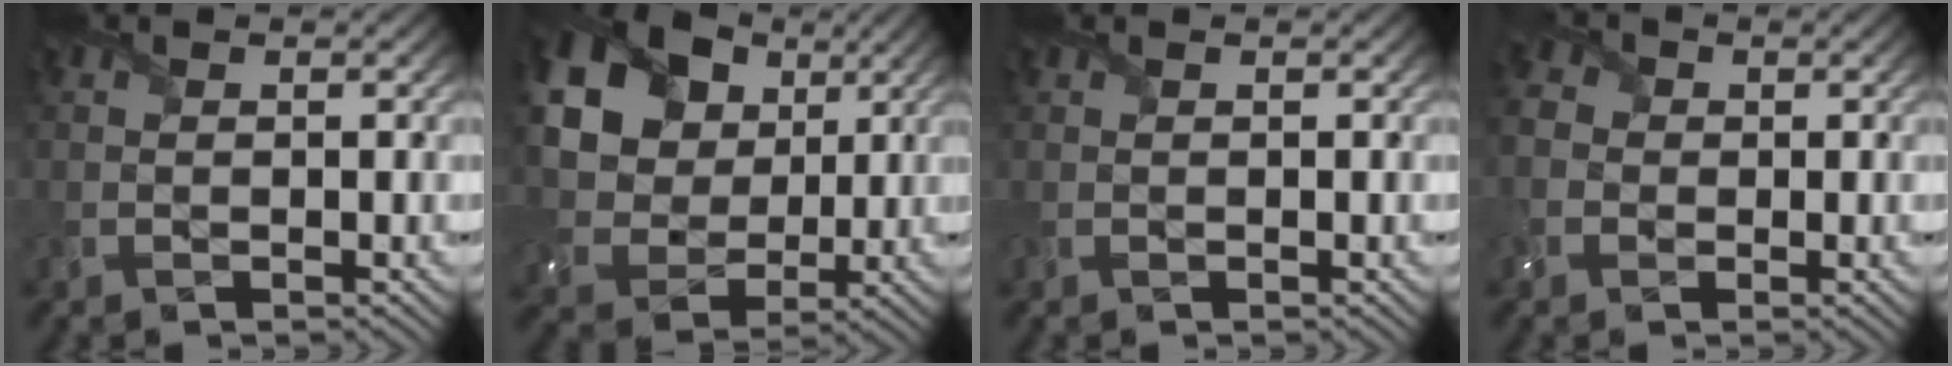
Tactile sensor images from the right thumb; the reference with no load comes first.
{"total": 22.0, "force": [9.5, 17.0, 10.3], "torque": [-0.286, 0.032, 0.200]}
{"total": 0.0}
{"total": 3.7, "force": [-0.4, 3.3, 1.6], "torque": [-0.070, 0.004, -0.009]}